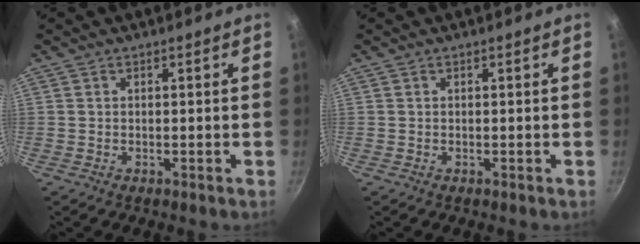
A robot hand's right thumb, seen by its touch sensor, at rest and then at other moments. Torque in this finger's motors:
{"motor_torque": [0.00, 0.00, 0.01, 0.00, 0.00]}